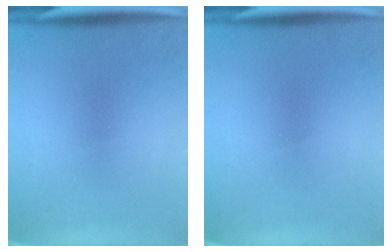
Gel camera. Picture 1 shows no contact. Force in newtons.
{"total": 0.0}